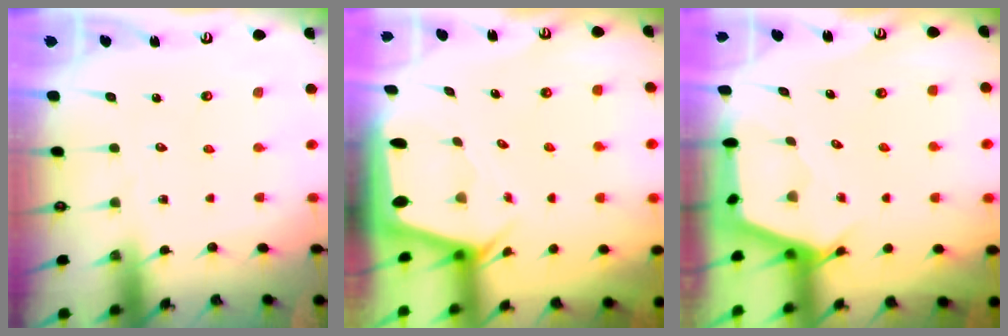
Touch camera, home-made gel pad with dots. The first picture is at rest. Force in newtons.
{"total": 1.9, "press": 1.9, "slide": 0.1}
{"total": 2.6, "press": 2.6, "slide": 0.3}